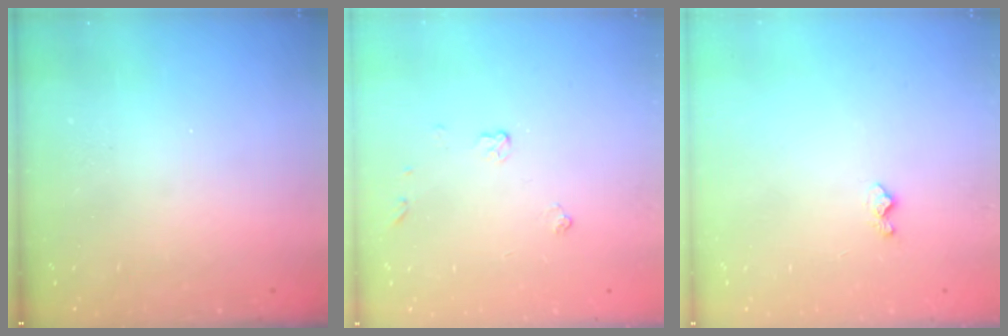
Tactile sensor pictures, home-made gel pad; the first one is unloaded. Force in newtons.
{"total": 3.8, "press": 3.8, "slide": 0.6}
{"total": 3.7, "press": 3.7, "slide": 0.4}